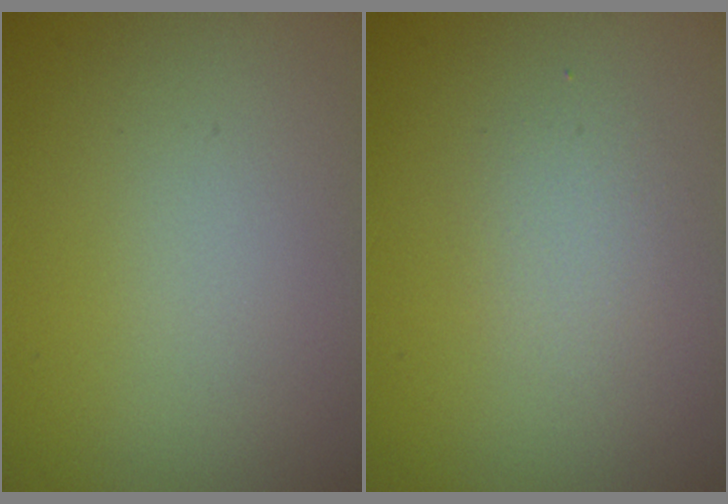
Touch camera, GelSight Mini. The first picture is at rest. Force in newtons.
{"total": 1.5, "press": 1.4, "slide": 0.1}